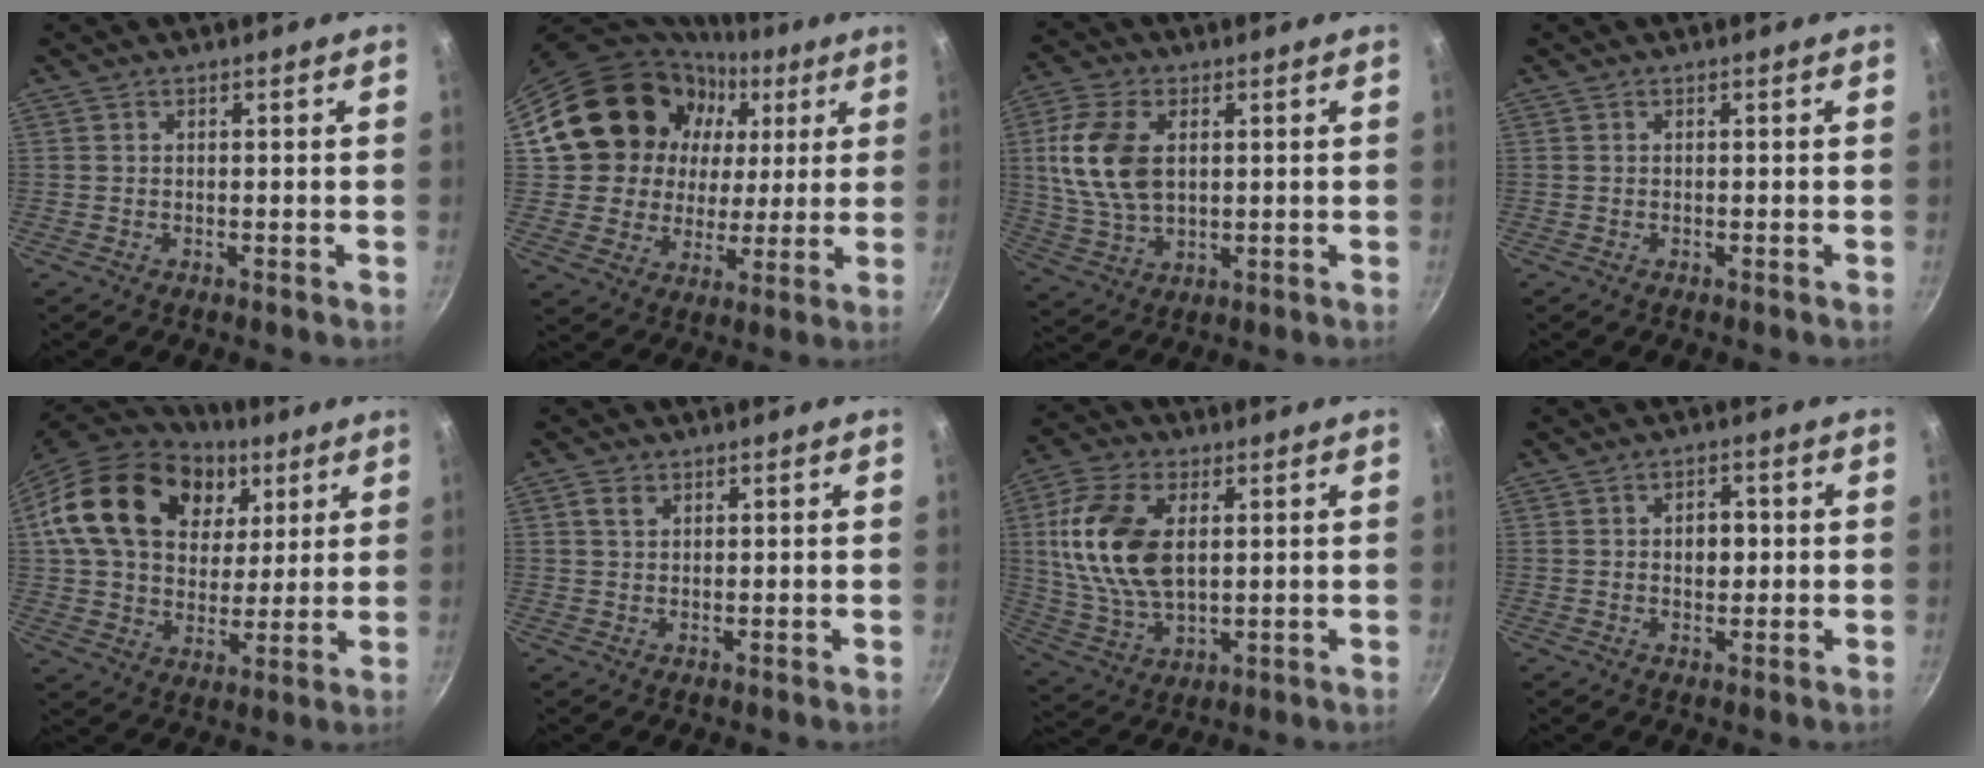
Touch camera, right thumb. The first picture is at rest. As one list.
[{"total": 19.6, "force": [6.7, 16.8, 7.6], "torque": [-0.115, 0.007, 0.122]}, {"total": 13.1, "force": [2.4, 8.1, 10.0], "torque": [-0.190, -0.006, 0.048]}, {"total": 0.0}, {"total": 24.7, "force": [9.4, 17.5, 14.6], "torque": [-0.236, -0.005, 0.161]}, {"total": 2.3, "force": [1.1, 1.5, 1.3], "torque": [-0.016, 0.000, 0.021]}, {"total": 16.6, "force": [3.2, 9.7, 13.1], "torque": [-0.244, -0.004, 0.066]}, {"total": 4.0, "force": [0.3, 2.8, 2.9], "torque": [-0.023, 0.005, 0.002]}]